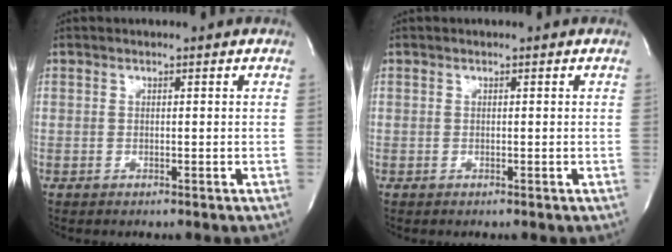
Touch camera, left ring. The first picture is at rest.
{"total": 0.0}